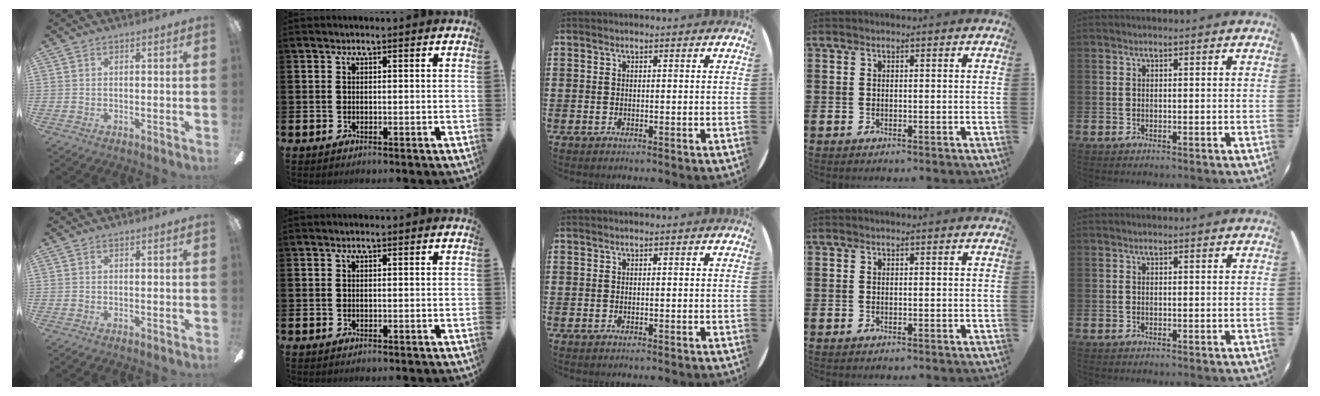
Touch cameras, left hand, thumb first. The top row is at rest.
{}